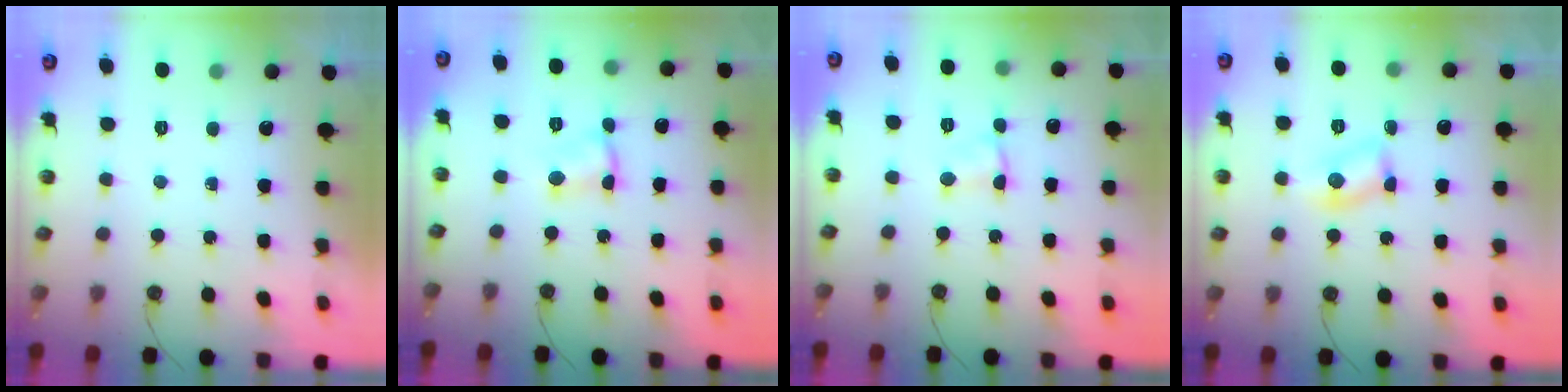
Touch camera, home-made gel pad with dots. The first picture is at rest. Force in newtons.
{"total": 2.2, "press": 2.2, "slide": 0.1}
{"total": 2.2, "press": 2.2, "slide": 0.4}
{"total": 4.1, "press": 4.0, "slide": 0.5}